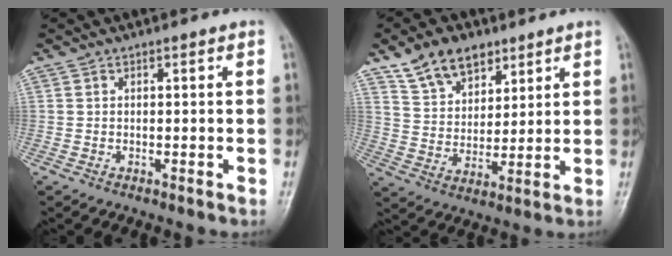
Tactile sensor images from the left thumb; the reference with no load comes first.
{"total": 10.6, "force": [6.8, 6.5, 4.8], "torque": [-0.056, -0.033, 0.127]}